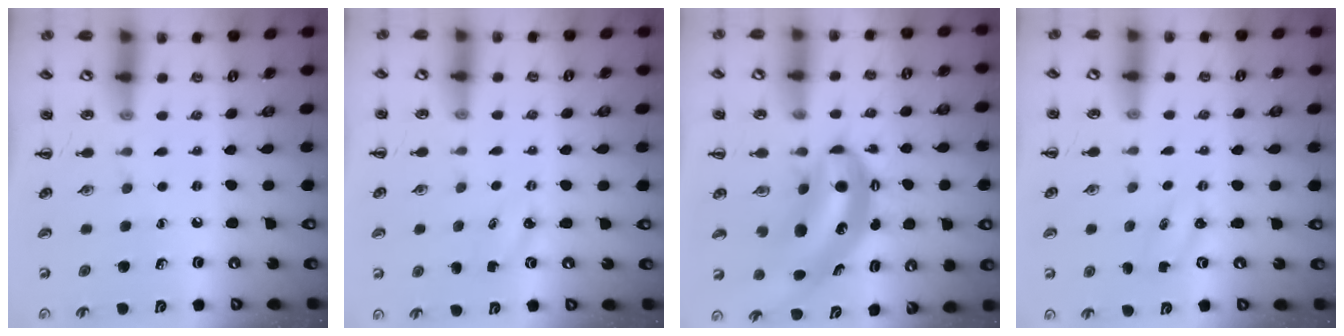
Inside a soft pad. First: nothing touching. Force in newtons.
{"total": 2.9, "press": 2.7, "slide": 0.8}
{"total": 8.5, "press": 8.2, "slide": 2.2}
{"total": 2.3, "press": 2.2, "slide": 0.7}